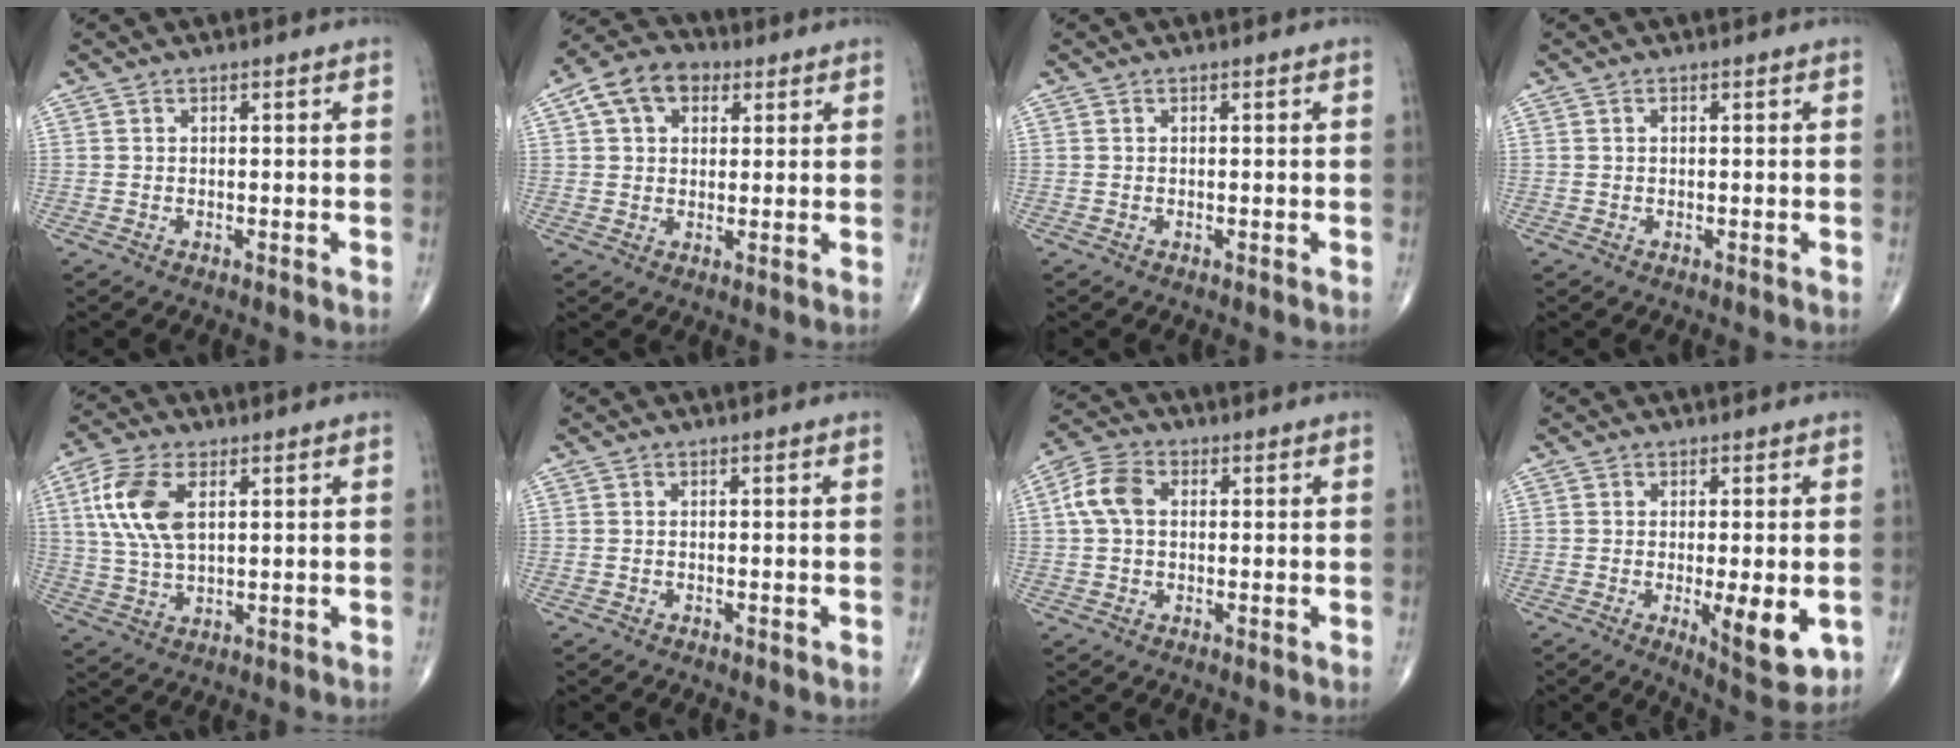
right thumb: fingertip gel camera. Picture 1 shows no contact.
{"total": 9.2, "force": [3.5, 6.4, 5.6], "torque": [-0.084, 0.013, 0.051]}
{"total": 0.0}
{"total": 0.5, "force": [0.1, 0.3, 0.4], "torque": [-0.007, 0.001, 0.003]}
{"total": 11.2, "force": [3.2, 5.7, 9.1], "torque": [-0.197, -0.001, 0.064]}
{"total": 0.0}
{"total": 6.6, "force": [0.9, 4.5, 4.7], "torque": [-0.099, 0.020, 0.010]}
{"total": 8.8, "force": [-1.9, 2.7, 8.2], "torque": [-0.108, -0.021, -0.022]}